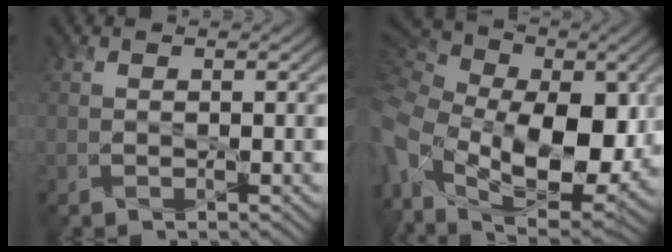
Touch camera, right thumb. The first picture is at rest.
{"total": 19.7, "force": [-1.8, 13.4, 14.3], "torque": [-0.312, -0.046, 0.015]}